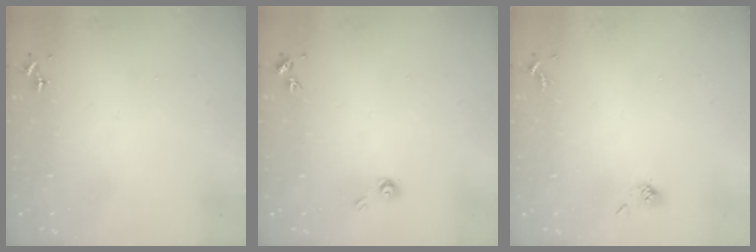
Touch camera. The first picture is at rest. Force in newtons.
{"total": 4.9, "press": 4.9, "slide": 0.5}
{"total": 3.6, "press": 3.4, "slide": 1.3}